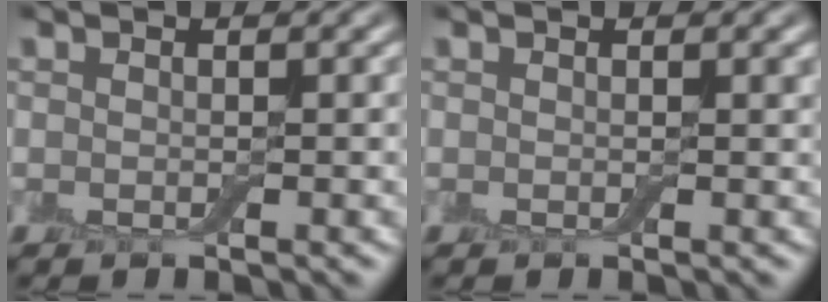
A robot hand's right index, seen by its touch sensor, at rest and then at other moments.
{"total": 0.5, "force": [0.3, 0.1, 0.4], "torque": [-0.003, 0.001, 0.005]}